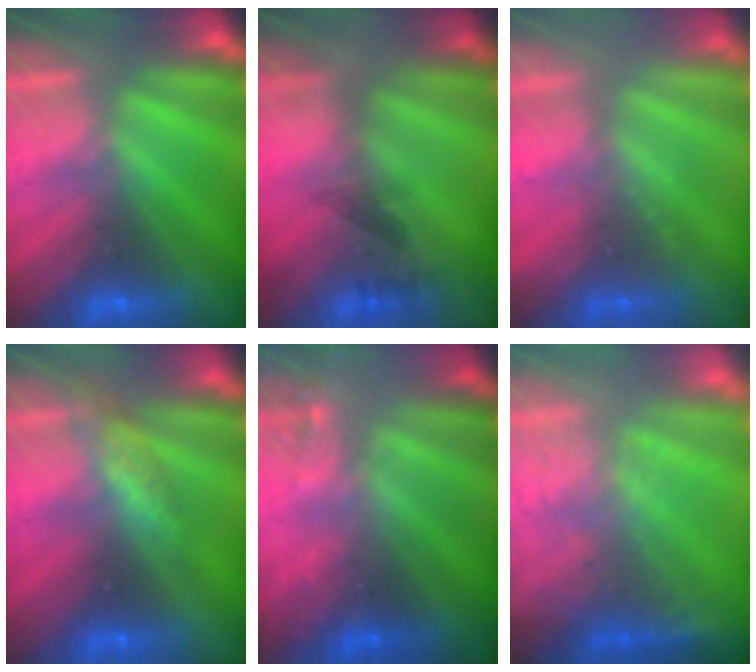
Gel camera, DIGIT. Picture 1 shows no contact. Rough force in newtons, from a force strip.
{"total": 2.3}
{"total": 2.3}
{"total": 2.7}
{"total": 2.2}
{"total": 8.6}